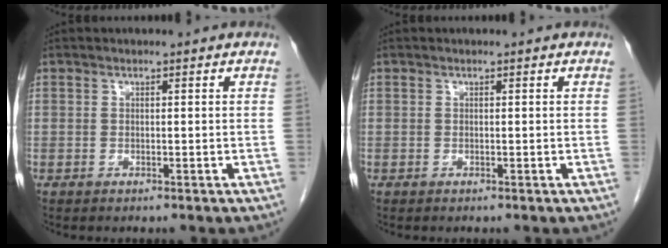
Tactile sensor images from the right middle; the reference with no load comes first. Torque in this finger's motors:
{"motor_torque": [-0.01, -0.01, 0.00, 0.00]}